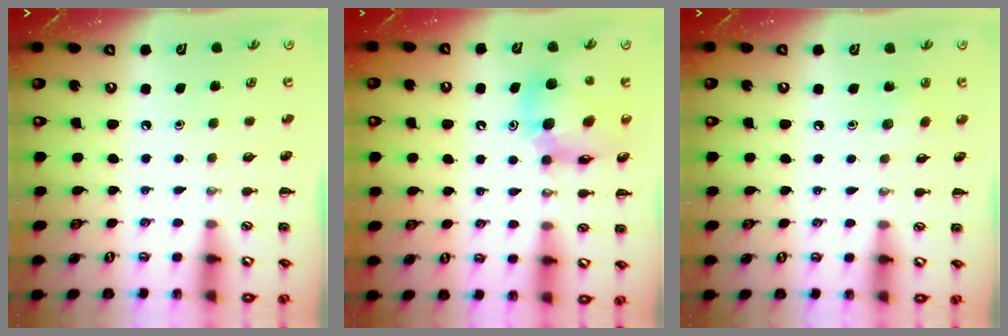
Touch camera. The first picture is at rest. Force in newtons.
{"total": 11.6, "press": 11.1, "slide": 3.3}
{"total": 4.3, "press": 4.1, "slide": 1.1}